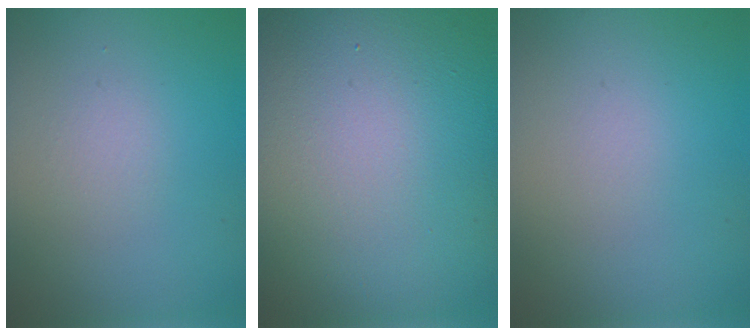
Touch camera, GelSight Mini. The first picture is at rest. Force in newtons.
{"total": 19.3, "press": 19.3, "slide": 0.6}
{"total": 0.0}